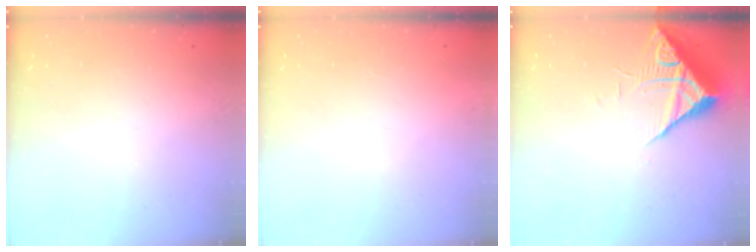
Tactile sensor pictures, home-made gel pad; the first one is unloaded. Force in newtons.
{"total": 1.5, "press": 1.5, "slide": 0.1}
{"total": 8.5, "press": 8.4, "slide": 0.8}